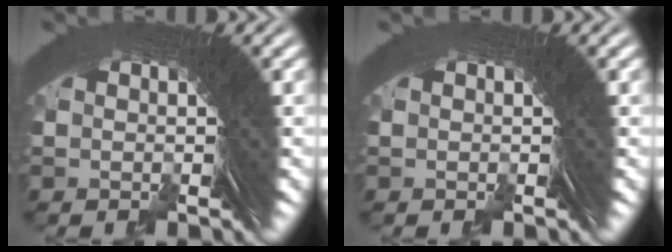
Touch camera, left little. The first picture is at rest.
{"total": 0.0}